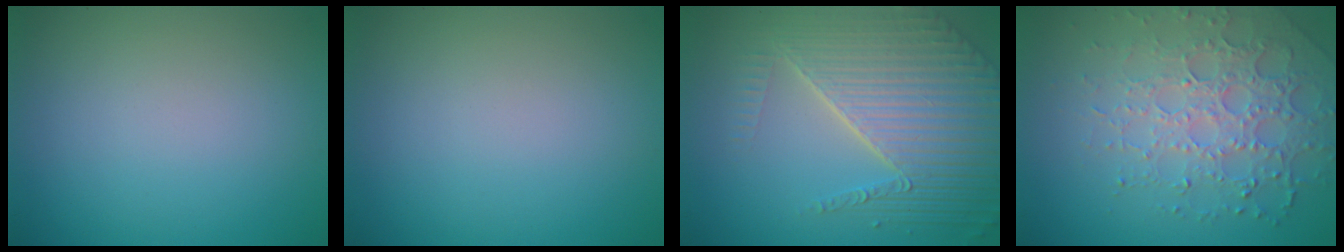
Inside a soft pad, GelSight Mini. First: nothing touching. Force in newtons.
{"total": 0.0}
{"total": 8.1, "press": 5.9, "slide": 5.7}
{"total": 5.5, "press": 4.5, "slide": 3.3}